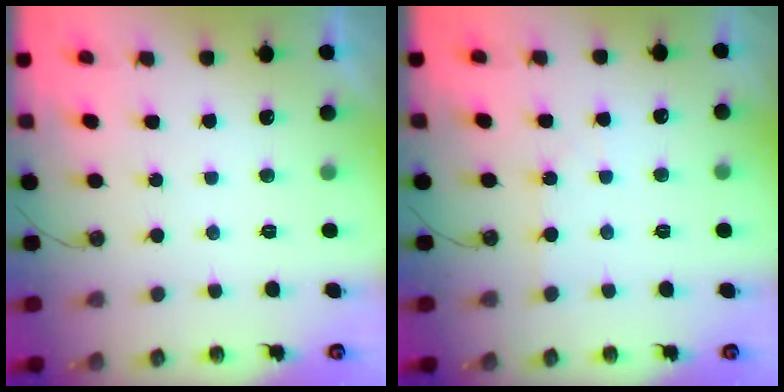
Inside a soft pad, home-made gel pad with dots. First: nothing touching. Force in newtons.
{"total": 1.6, "press": 1.5, "slide": 0.3}